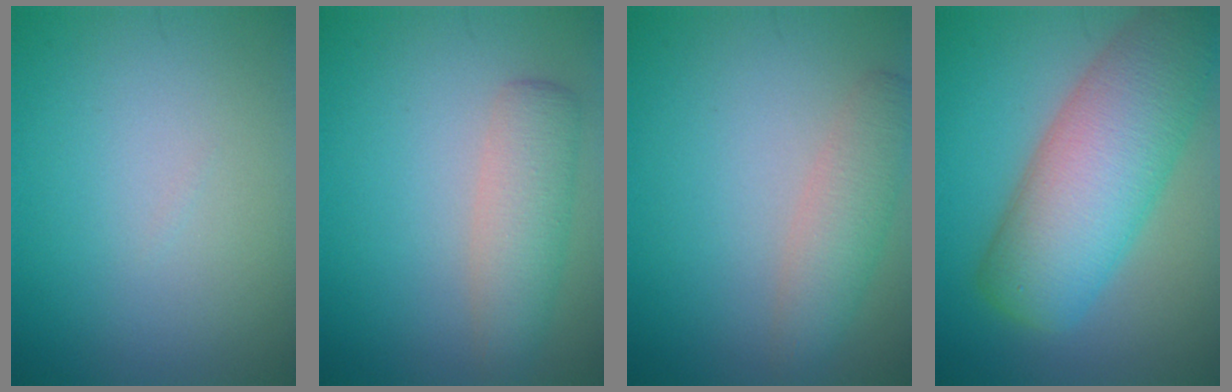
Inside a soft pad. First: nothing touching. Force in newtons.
{"total": 3.7, "press": 3.7, "slide": 0.1}
{"total": 3.2, "press": 3.2, "slide": 0.1}
{"total": 10.5, "press": 10.4, "slide": 0.6}